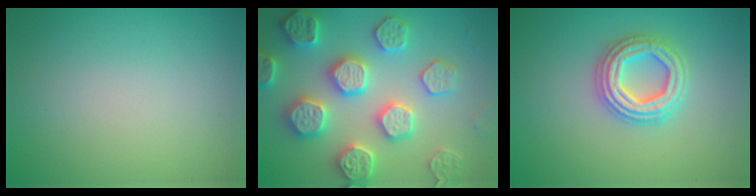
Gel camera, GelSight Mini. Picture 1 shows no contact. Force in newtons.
{"total": 7.6, "press": 7.4, "slide": 1.5}
{"total": 4.7, "press": 4.6, "slide": 0.7}